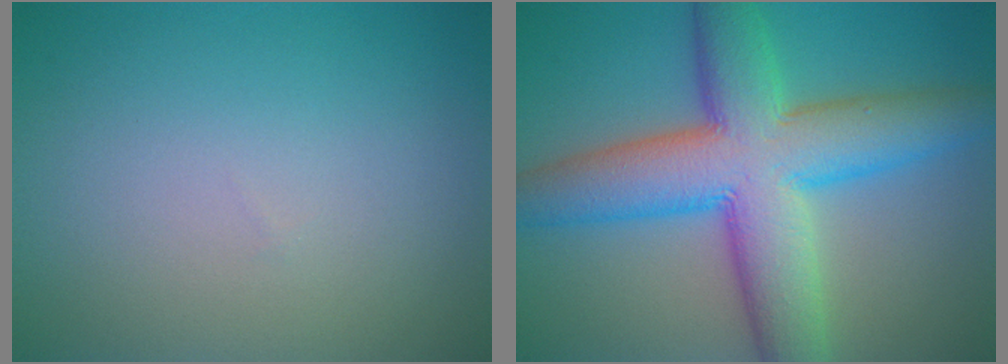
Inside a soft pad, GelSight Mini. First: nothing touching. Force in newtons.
{"total": 11.3, "press": 11.3, "slide": 0.1}